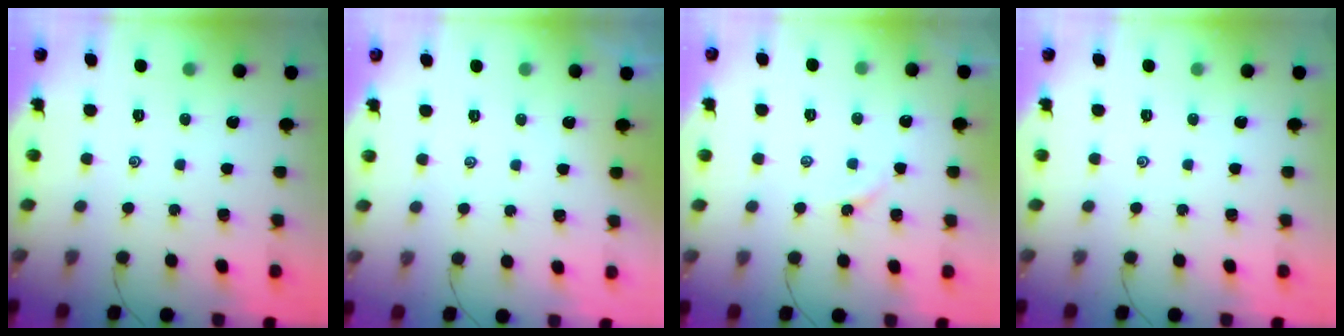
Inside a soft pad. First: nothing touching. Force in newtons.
{"total": 1.2, "press": 1.2, "slide": 0.3}
{"total": 1.8, "press": 1.8, "slide": 0.4}
{"total": 0.0}